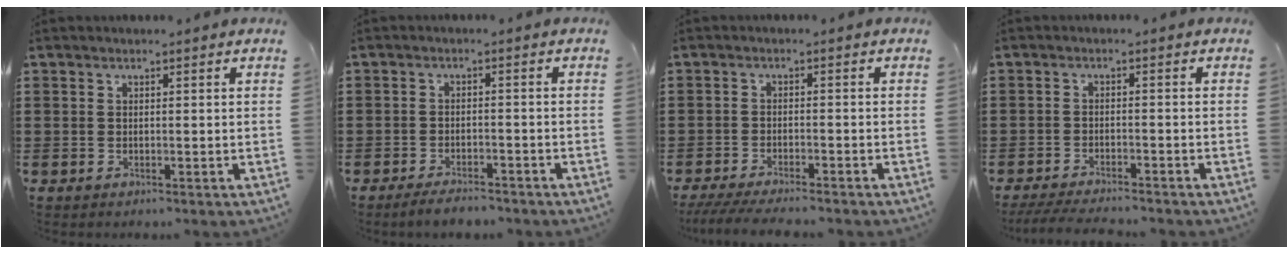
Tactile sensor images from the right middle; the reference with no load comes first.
{"total": 2.9, "force": [-2.7, 0.4, 0.9], "torque": [-0.017, -0.001, -0.053]}
{"total": 3.4, "force": [-3.2, -0.1, 1.2], "torque": [-0.029, -0.010, -0.064]}
{"total": 3.2, "force": [-3.1, 0.0, 1.1], "torque": [-0.025, -0.006, -0.061]}